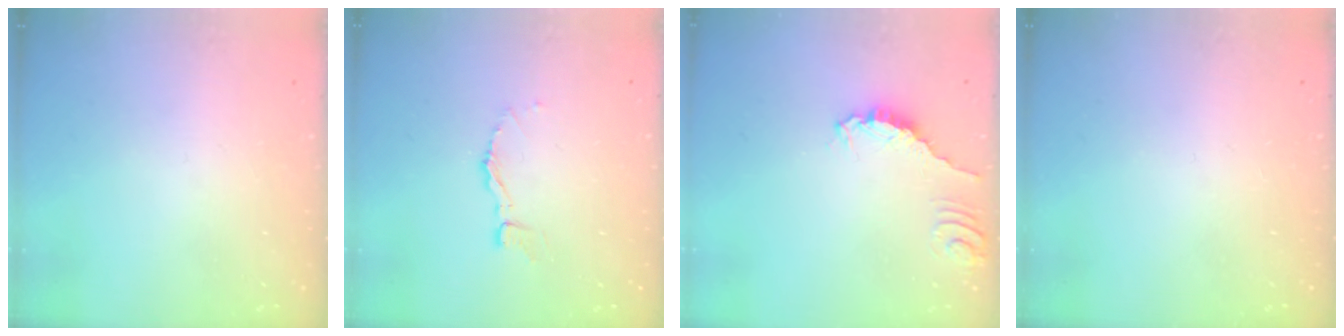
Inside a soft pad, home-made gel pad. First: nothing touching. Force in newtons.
{"total": 5.1, "press": 5.1, "slide": 0.2}
{"total": 0.0}
{"total": 1.5, "press": 1.5, "slide": 0.1}